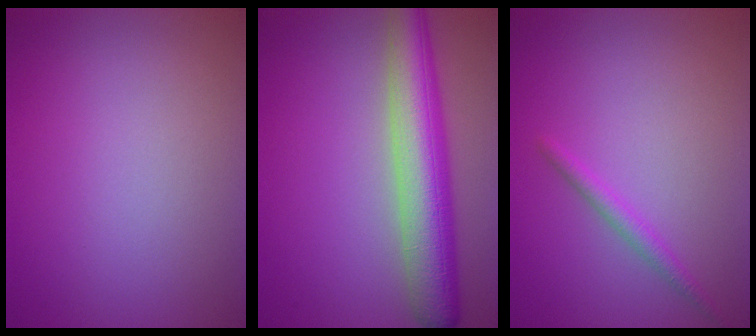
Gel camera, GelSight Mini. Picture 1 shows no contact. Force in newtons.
{"total": 7.6, "press": 7.6, "slide": 0.4}
{"total": 1.4, "press": 1.4, "slide": 0.0}